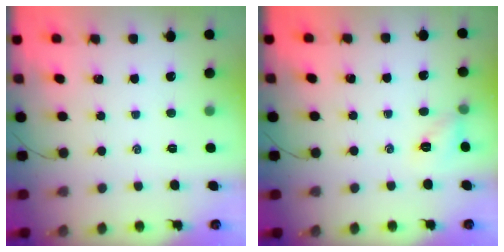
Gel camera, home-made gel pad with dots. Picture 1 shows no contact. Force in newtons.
{"total": 6.3, "press": 6.2, "slide": 0.7}